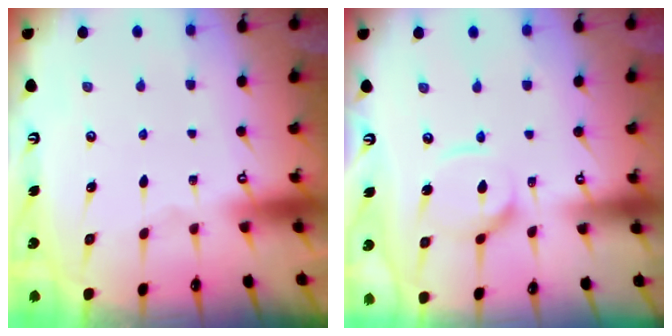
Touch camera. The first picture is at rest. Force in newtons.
{"total": 10.7, "press": 10.6, "slide": 0.9}